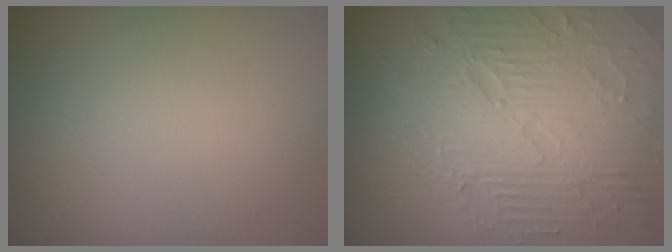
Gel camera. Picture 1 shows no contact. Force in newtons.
{"total": 8.8, "press": 6.3, "slide": 6.1}